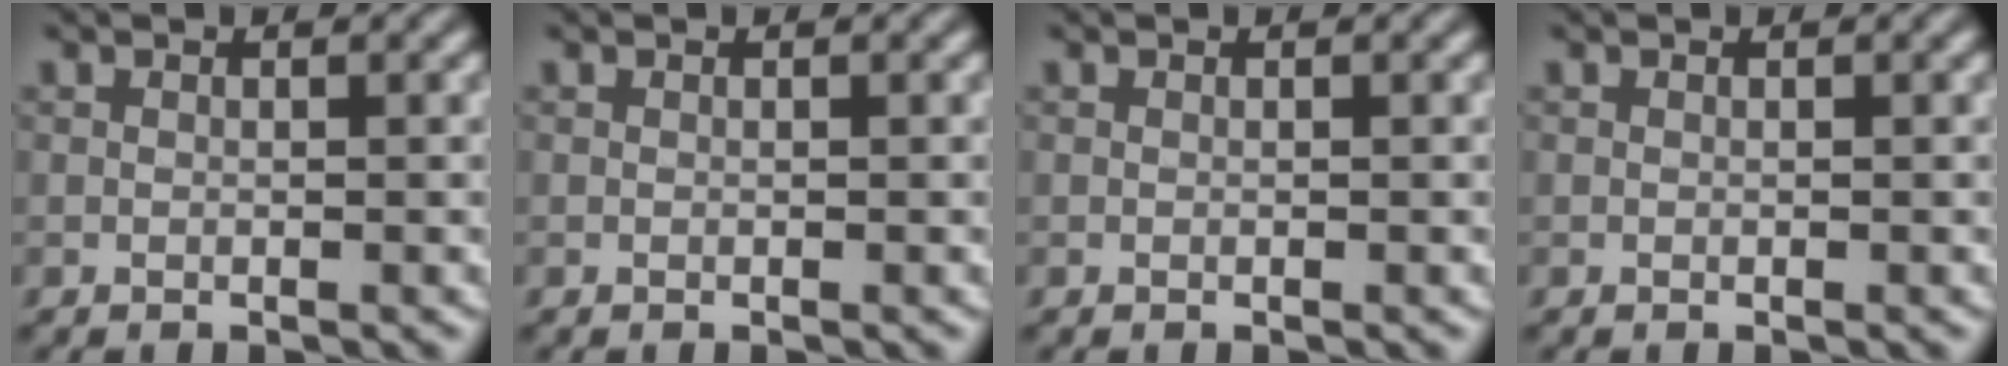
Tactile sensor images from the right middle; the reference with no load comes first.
{"total": 0.0}
{"total": 0.0}
{"total": 0.0}